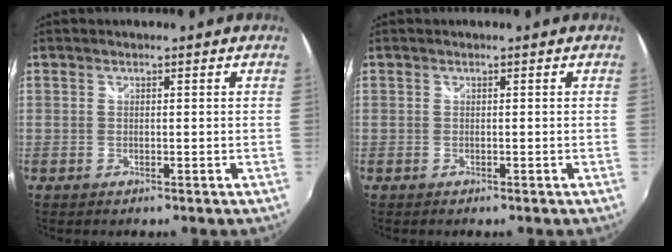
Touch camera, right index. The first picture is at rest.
{"total": 0.0}